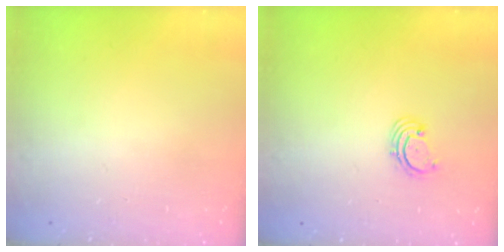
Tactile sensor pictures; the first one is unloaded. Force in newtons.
{"total": 1.7, "press": 1.7, "slide": 0.2}